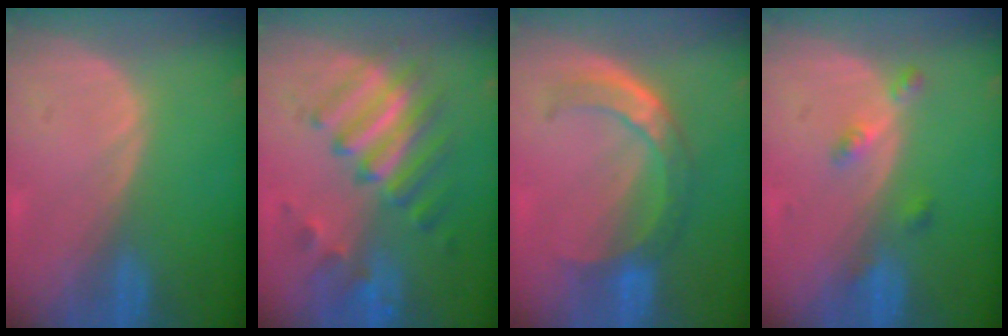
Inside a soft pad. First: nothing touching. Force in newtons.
{"total": 8.7, "press": 8.3, "slide": 2.4}
{"total": 7.3, "press": 6.4, "slide": 3.5}
{"total": 3.2, "press": 2.7, "slide": 1.7}